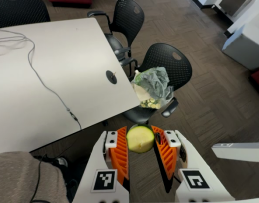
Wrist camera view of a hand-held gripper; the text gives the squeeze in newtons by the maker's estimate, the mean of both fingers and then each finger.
{"total": 11.2, "left": 11.3, "right": 11.1}